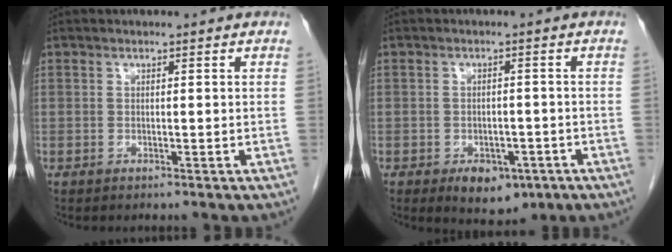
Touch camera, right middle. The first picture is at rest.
{"total": 6.2, "force": [-3.4, 3.6, 3.7], "torque": [-0.046, 0.001, -0.040]}